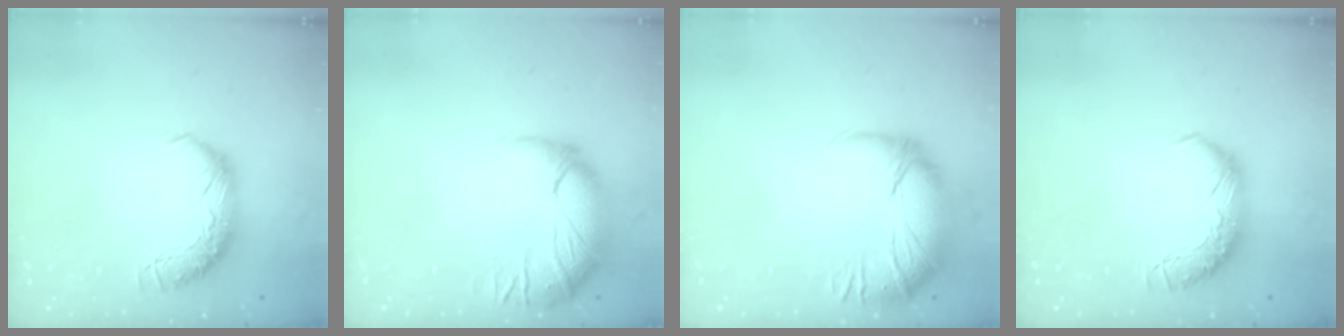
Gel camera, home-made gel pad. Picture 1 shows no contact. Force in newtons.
{"total": 2.9, "press": 0.7, "slide": 2.8}
{"total": 2.7, "press": 1.3, "slide": 2.3}
{"total": 0.0}